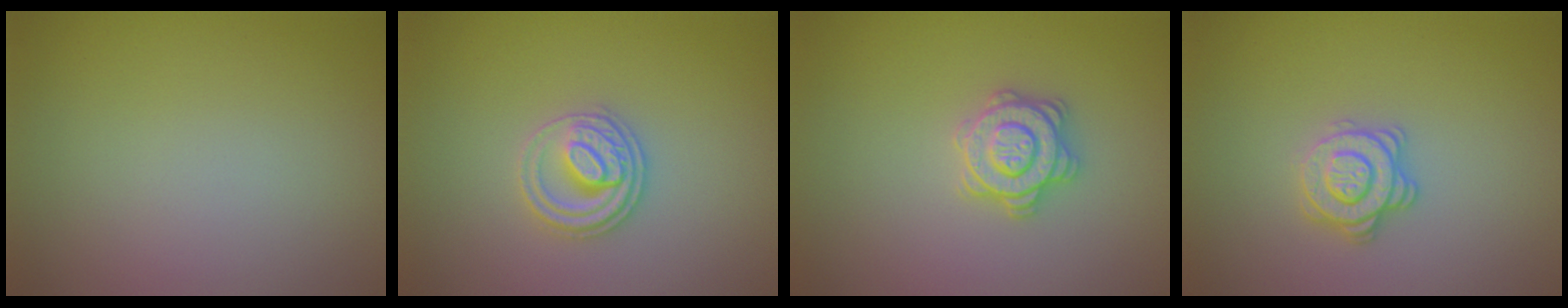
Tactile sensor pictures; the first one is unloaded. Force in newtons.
{"total": 2.8, "press": 2.6, "slide": 1.0}
{"total": 2.8, "press": 2.8, "slide": 0.2}
{"total": 2.8, "press": 2.6, "slide": 1.1}